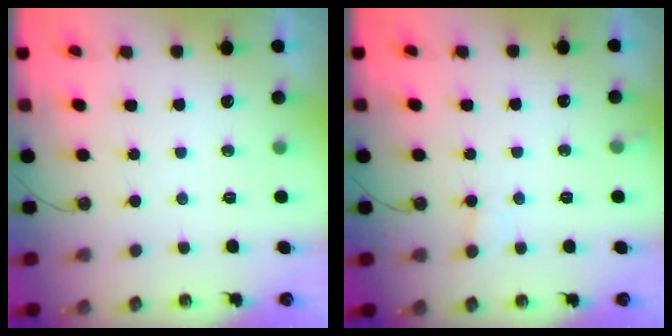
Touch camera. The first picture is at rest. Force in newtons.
{"total": 7.3, "press": 7.2, "slide": 0.6}